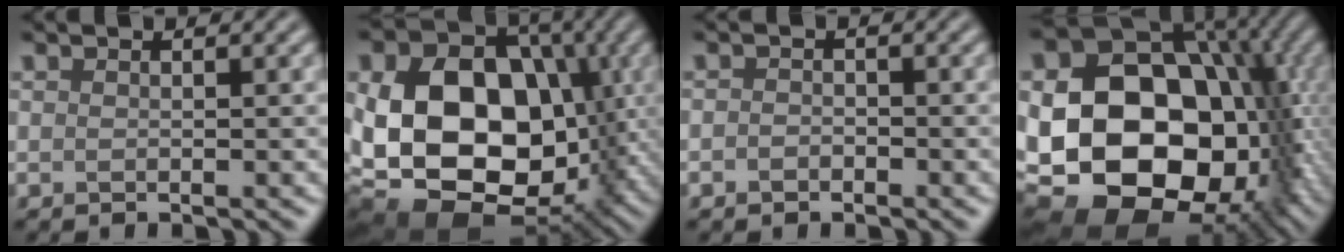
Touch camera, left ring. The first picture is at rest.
{"total": 19.2, "force": [-2.2, 14.1, 12.8], "torque": [-0.222, -0.006, -0.038]}
{"total": 1.0, "force": [-0.6, 0.7, 0.4], "torque": [-0.006, -0.001, -0.013]}
{"total": 21.6, "force": [-2.7, 16.3, 13.9], "torque": [-0.227, -0.021, -0.035]}